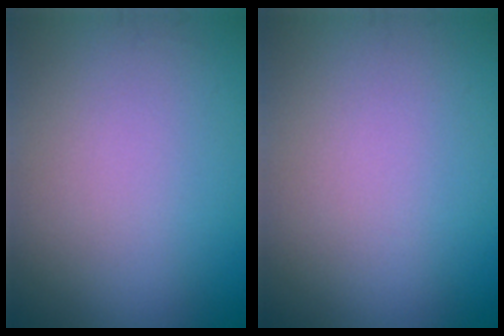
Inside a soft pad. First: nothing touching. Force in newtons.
{"total": 0.0}